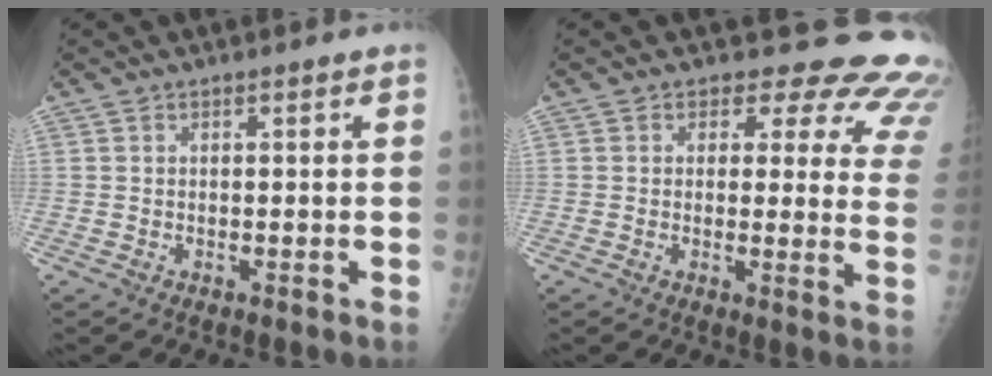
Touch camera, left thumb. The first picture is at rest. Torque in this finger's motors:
{"motor_torque": [0.23, 0.14, -0.23, -0.37, 0.06]}